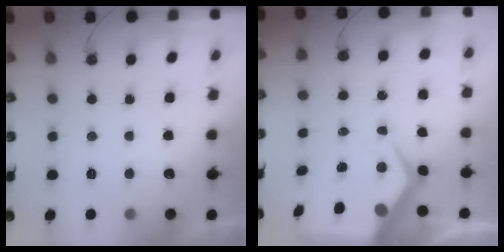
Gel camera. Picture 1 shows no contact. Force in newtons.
{"total": 9.4, "press": 9.4, "slide": 0.9}